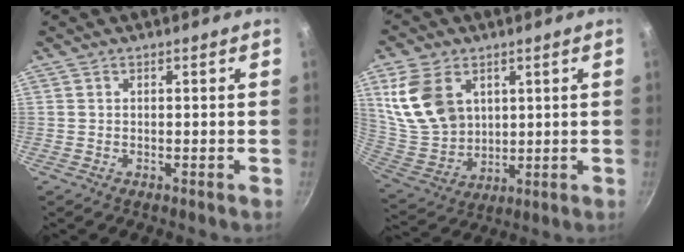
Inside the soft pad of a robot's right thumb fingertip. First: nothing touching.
{"total": 14.6, "force": [5.2, 10.5, 8.7], "torque": [-0.149, -0.024, 0.120]}